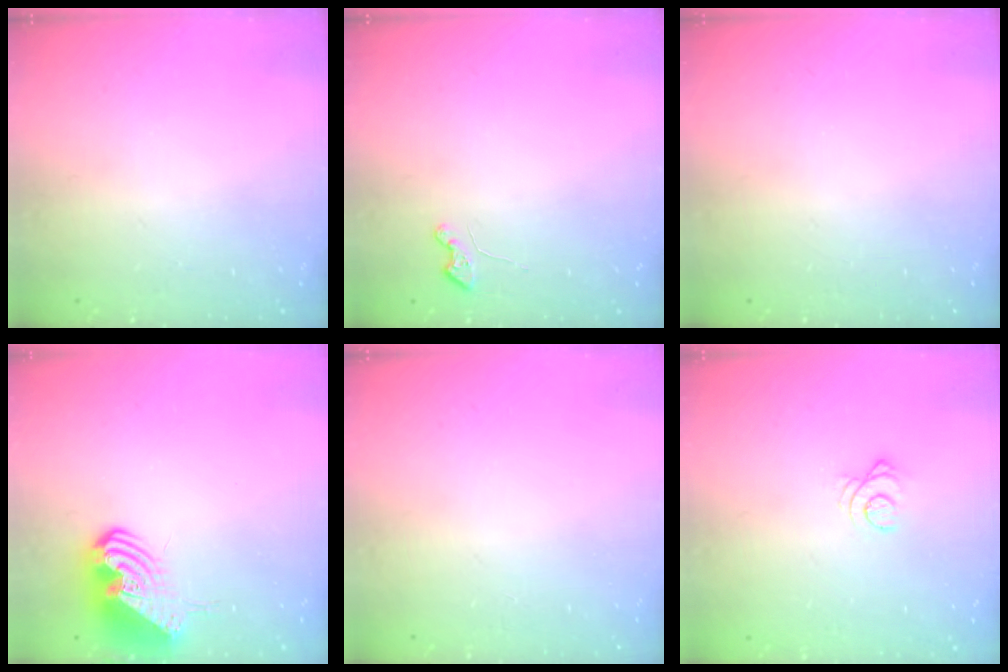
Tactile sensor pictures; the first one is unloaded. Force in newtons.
{"total": 2.7, "press": 2.7, "slide": 0.4}
{"total": 0.0}
{"total": 11.2, "press": 11.1, "slide": 1.9}
{"total": 0.0}
{"total": 2.5, "press": 2.5, "slide": 0.1}